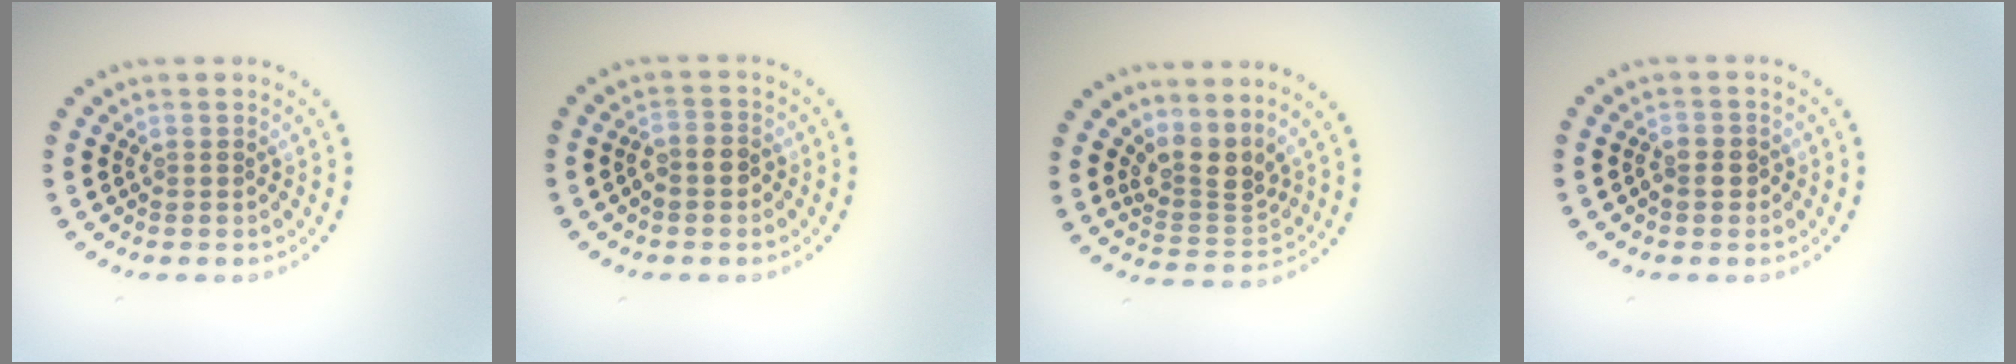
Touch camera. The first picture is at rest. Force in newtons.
{"total": 2.0, "press": 1.8, "slide": 1.0}
{"total": 3.1, "press": 2.2, "slide": 2.2}
{"total": 1.2, "press": 1.1, "slide": 0.3}